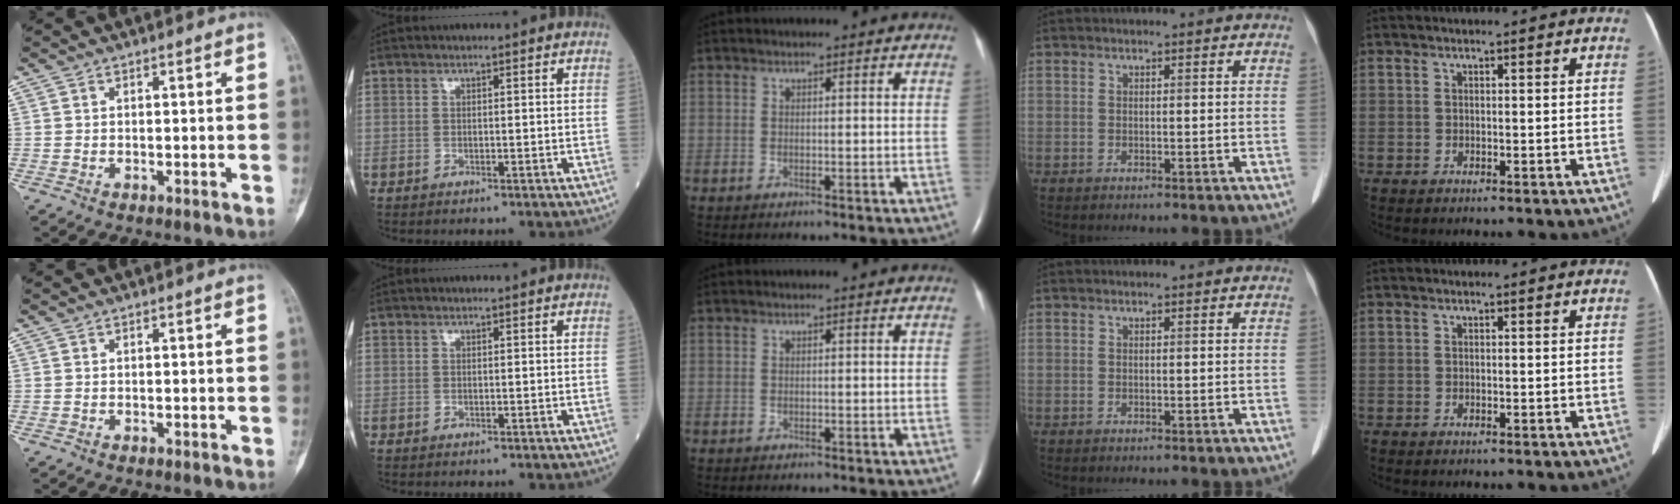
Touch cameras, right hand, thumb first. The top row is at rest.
{}